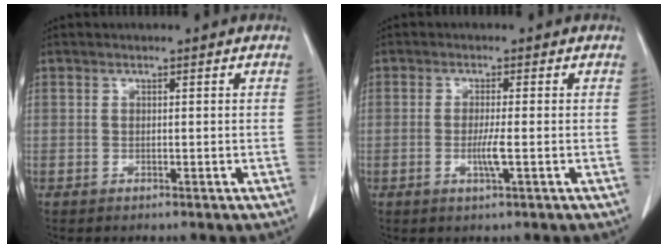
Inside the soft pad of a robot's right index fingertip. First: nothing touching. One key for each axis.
{"total": 2.8, "fx": -0.7, "fy": -0.2, "fz": 2.7, "tx": -0.054, "ty": -0.006, "tz": -0.013}